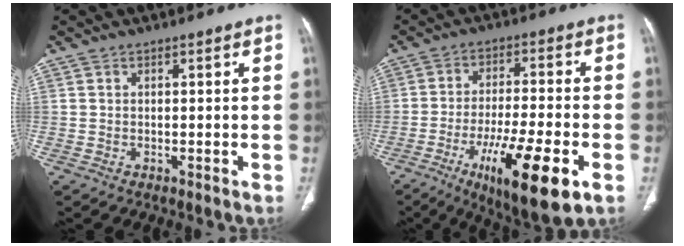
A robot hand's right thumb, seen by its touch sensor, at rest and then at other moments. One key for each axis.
{"total": 17.0, "fx": -7.2, "fy": 4.1, "fz": 14.9, "tx": -0.254, "ty": 0.007, "tz": -0.108}